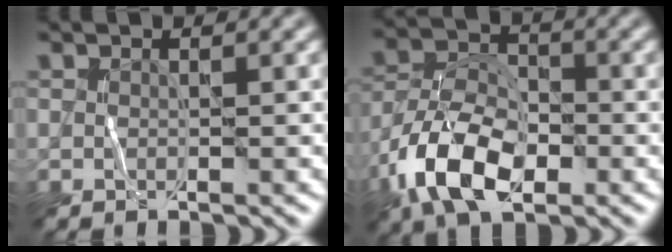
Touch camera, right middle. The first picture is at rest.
{"total": 8.9, "force": [-4.3, 4.9, 6.1], "torque": [-0.126, 0.001, -0.086]}